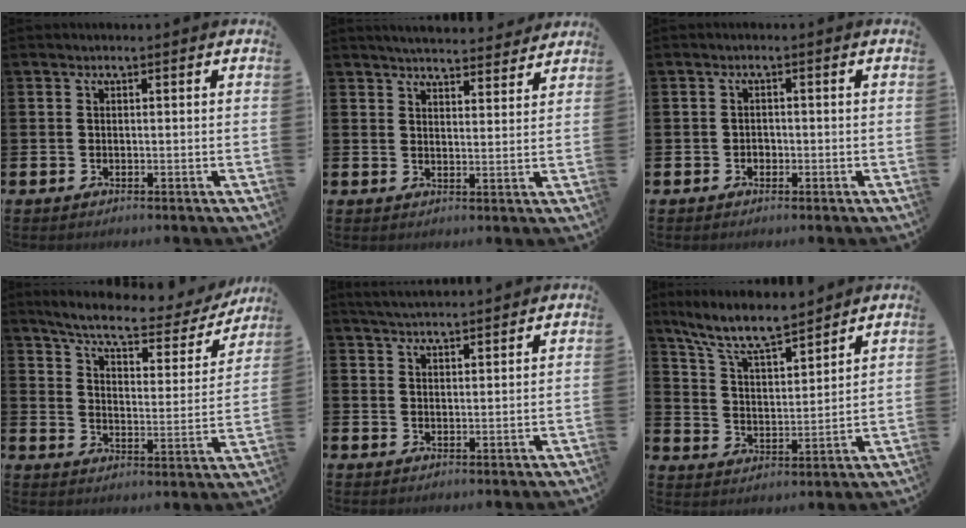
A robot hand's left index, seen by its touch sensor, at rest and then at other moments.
{"total": 4.8, "force": [4.7, 0.5, 0.5], "torque": [-0.017, -0.028, 0.084]}
{"total": 1.1, "force": [-0.4, 1.0, 0.3], "torque": [-0.004, 0.002, -0.010]}
{"total": 6.7, "force": [6.0, 1.2, 2.9], "torque": [-0.077, -0.041, 0.096]}
{"total": 3.7, "force": [3.6, 0.2, 0.5], "torque": [-0.013, -0.014, 0.066]}
{"total": 8.8, "force": [8.0, 1.5, 3.6], "torque": [-0.101, -0.042, 0.143]}